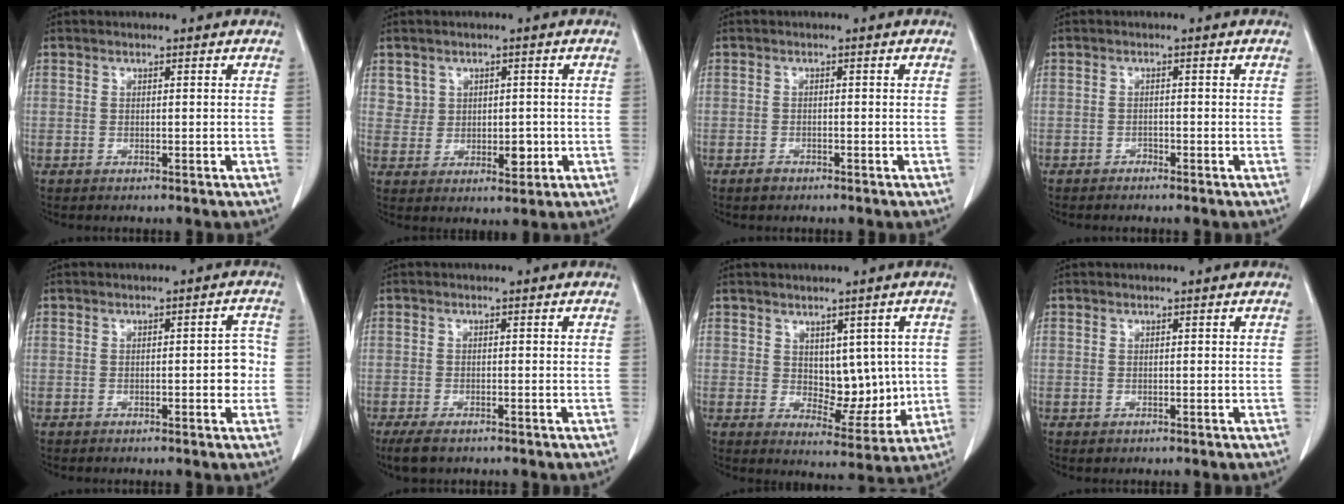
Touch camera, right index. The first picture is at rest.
{"total": 4.3, "force": [0.9, 3.8, 1.8], "torque": [-0.017, -0.003, 0.021]}
{"total": 1.2, "force": [-1.0, 0.6, 0.4], "torque": [-0.010, 0.000, -0.016]}
{"total": 0.8, "force": [-0.8, 0.2, 0.1], "torque": [-0.003, 0.001, -0.015]}
{"total": 3.6, "force": [-0.3, 1.3, 3.3], "torque": [-0.035, 0.010, -0.005]}
{"total": 3.5, "force": [-2.5, 1.3, 2.1], "torque": [-0.045, -0.009, -0.038]}
{"total": 7.5, "force": [1.0, 4.4, 6.0], "torque": [-0.072, -0.001, 0.031]}
{"total": 0.5, "force": [-0.1, 0.5, 0.1], "torque": [-0.001, 0.002, 0.000]}